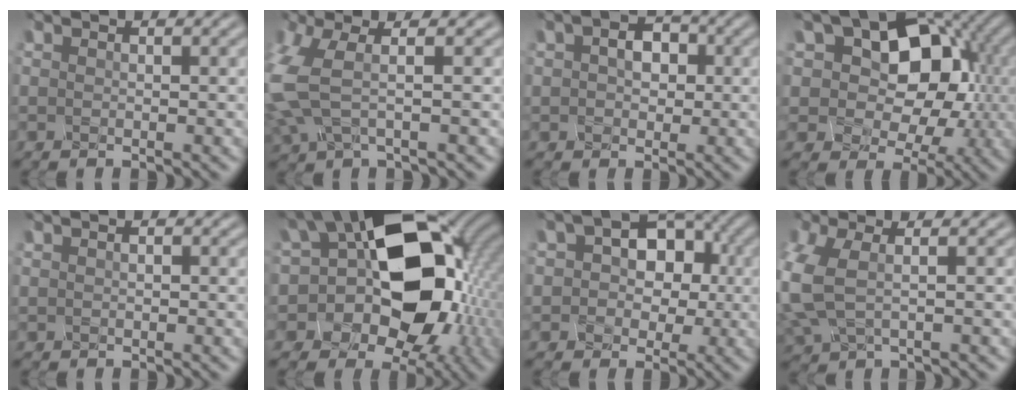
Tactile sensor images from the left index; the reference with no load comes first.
{"total": 5.2, "force": [-0.6, 2.1, 4.7], "torque": [-0.130, 0.001, -0.018]}
{"total": 3.5, "force": [0.0, 2.6, 2.3], "torque": [-0.040, 0.007, -0.012]}
{"total": 11.6, "force": [1.5, 8.3, 7.9], "torque": [-0.097, 0.013, 0.000]}
{"total": 0.5, "force": [0.1, 0.4, 0.3], "torque": [-0.003, 0.000, 0.003]}
{"total": 17.9, "force": [-0.2, 12.1, 13.2], "torque": [-0.165, -0.004, -0.005]}
{"total": 7.6, "force": [0.6, 5.5, 5.2], "torque": [-0.061, 0.012, -0.007]}
{"total": 4.9, "force": [-0.5, 2.6, 4.2], "torque": [-0.118, -0.002, -0.012]}